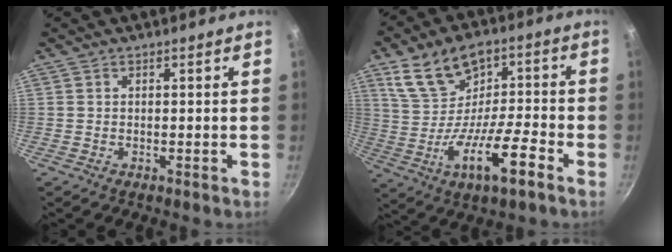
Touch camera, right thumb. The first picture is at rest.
{"total": 13.9, "force": [-2.0, 7.6, 11.5], "torque": [-0.164, 0.019, -0.036]}